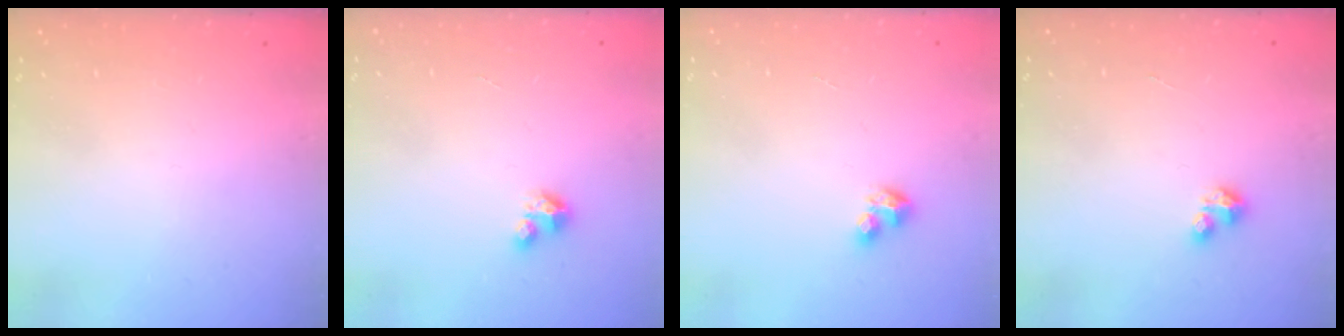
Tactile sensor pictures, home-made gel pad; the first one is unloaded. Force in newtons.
{"total": 2.8, "press": 2.8, "slide": 0.2}
{"total": 2.8, "press": 2.8, "slide": 0.2}
{"total": 3.3, "press": 3.3, "slide": 0.2}